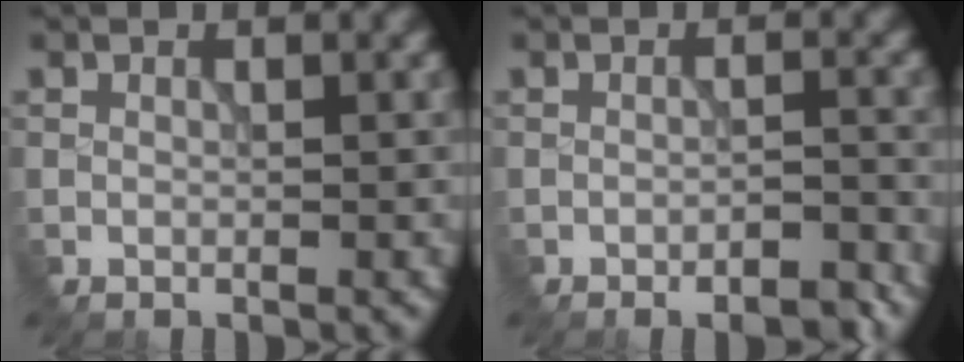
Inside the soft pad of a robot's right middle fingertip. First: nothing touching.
{"total": 3.0, "force": [-2.1, 0.6, 2.1], "torque": [-0.035, -0.001, -0.032]}